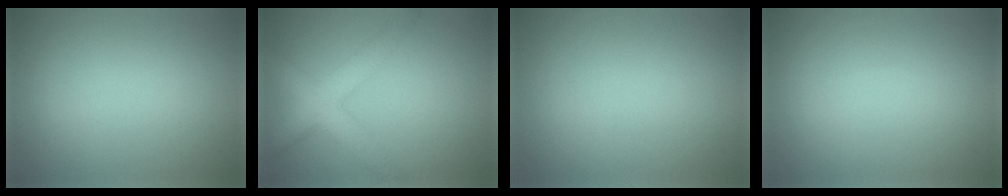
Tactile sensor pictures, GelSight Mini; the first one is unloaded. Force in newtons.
{"total": 4.9, "press": 4.9, "slide": 0.3}
{"total": 0.0}
{"total": 0.0}